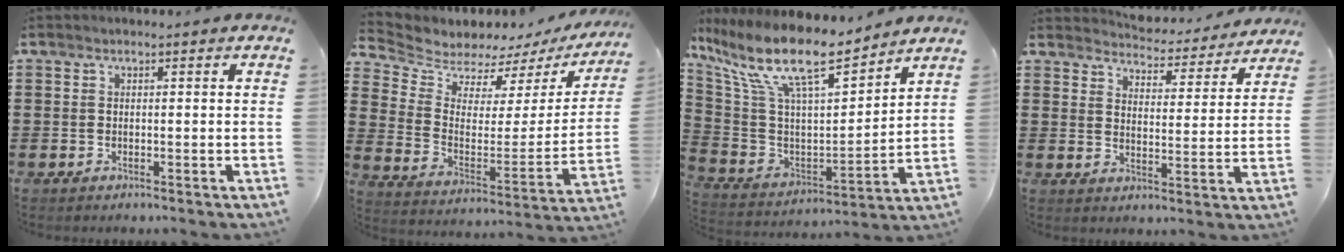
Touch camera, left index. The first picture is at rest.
{"total": 5.0, "force": [4.7, 1.5, -0.1], "torque": [-0.037, -0.044, 0.077]}
{"total": 13.9, "force": [10.2, 3.1, 9.0], "torque": [-0.215, -0.062, 0.173]}
{"total": 4.2, "force": [4.2, 0.0, 0.1], "torque": [-0.019, -0.041, 0.067]}